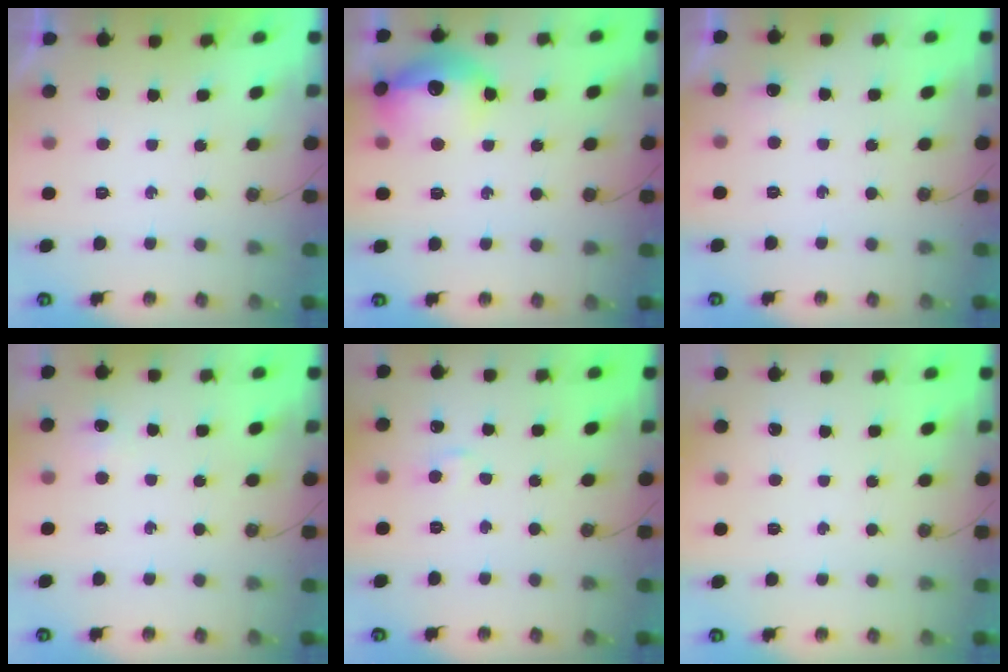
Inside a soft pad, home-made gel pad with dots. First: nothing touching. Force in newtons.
{"total": 16.6, "press": 16.5, "slide": 1.4}
{"total": 5.4, "press": 4.0, "slide": 3.6}
{"total": 8.8, "press": 2.4, "slide": 8.5}
{"total": 4.0, "press": 4.0, "slide": 0.6}
{"total": 0.0}